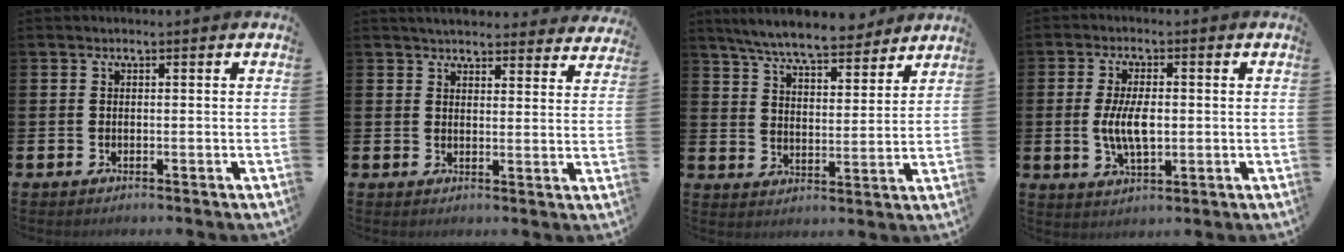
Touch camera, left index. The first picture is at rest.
{"total": 4.3, "force": [4.3, 0.6, 0.6], "torque": [-0.018, -0.021, 0.077]}
{"total": 8.0, "force": [7.5, 0.9, 2.7], "torque": [-0.073, -0.040, 0.132]}
{"total": 6.0, "force": [0.0, 2.7, 5.4], "torque": [-0.103, -0.003, -0.007]}